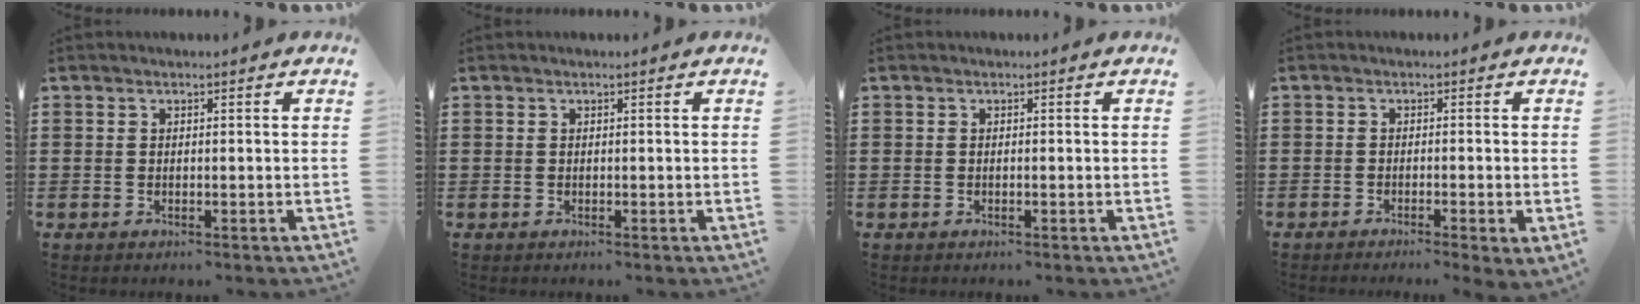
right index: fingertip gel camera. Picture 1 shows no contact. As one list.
[{"total": 0.0}, {"total": 0.0}, {"total": 1.0, "force": [-0.7, -0.1, 0.7], "torque": [-0.013, -0.004, -0.014]}]